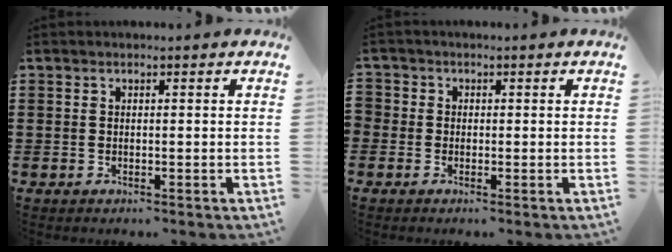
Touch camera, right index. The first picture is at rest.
{"total": 1.0, "force": [-0.4, 0.9, 0.1], "torque": [-0.003, 0.003, -0.008]}